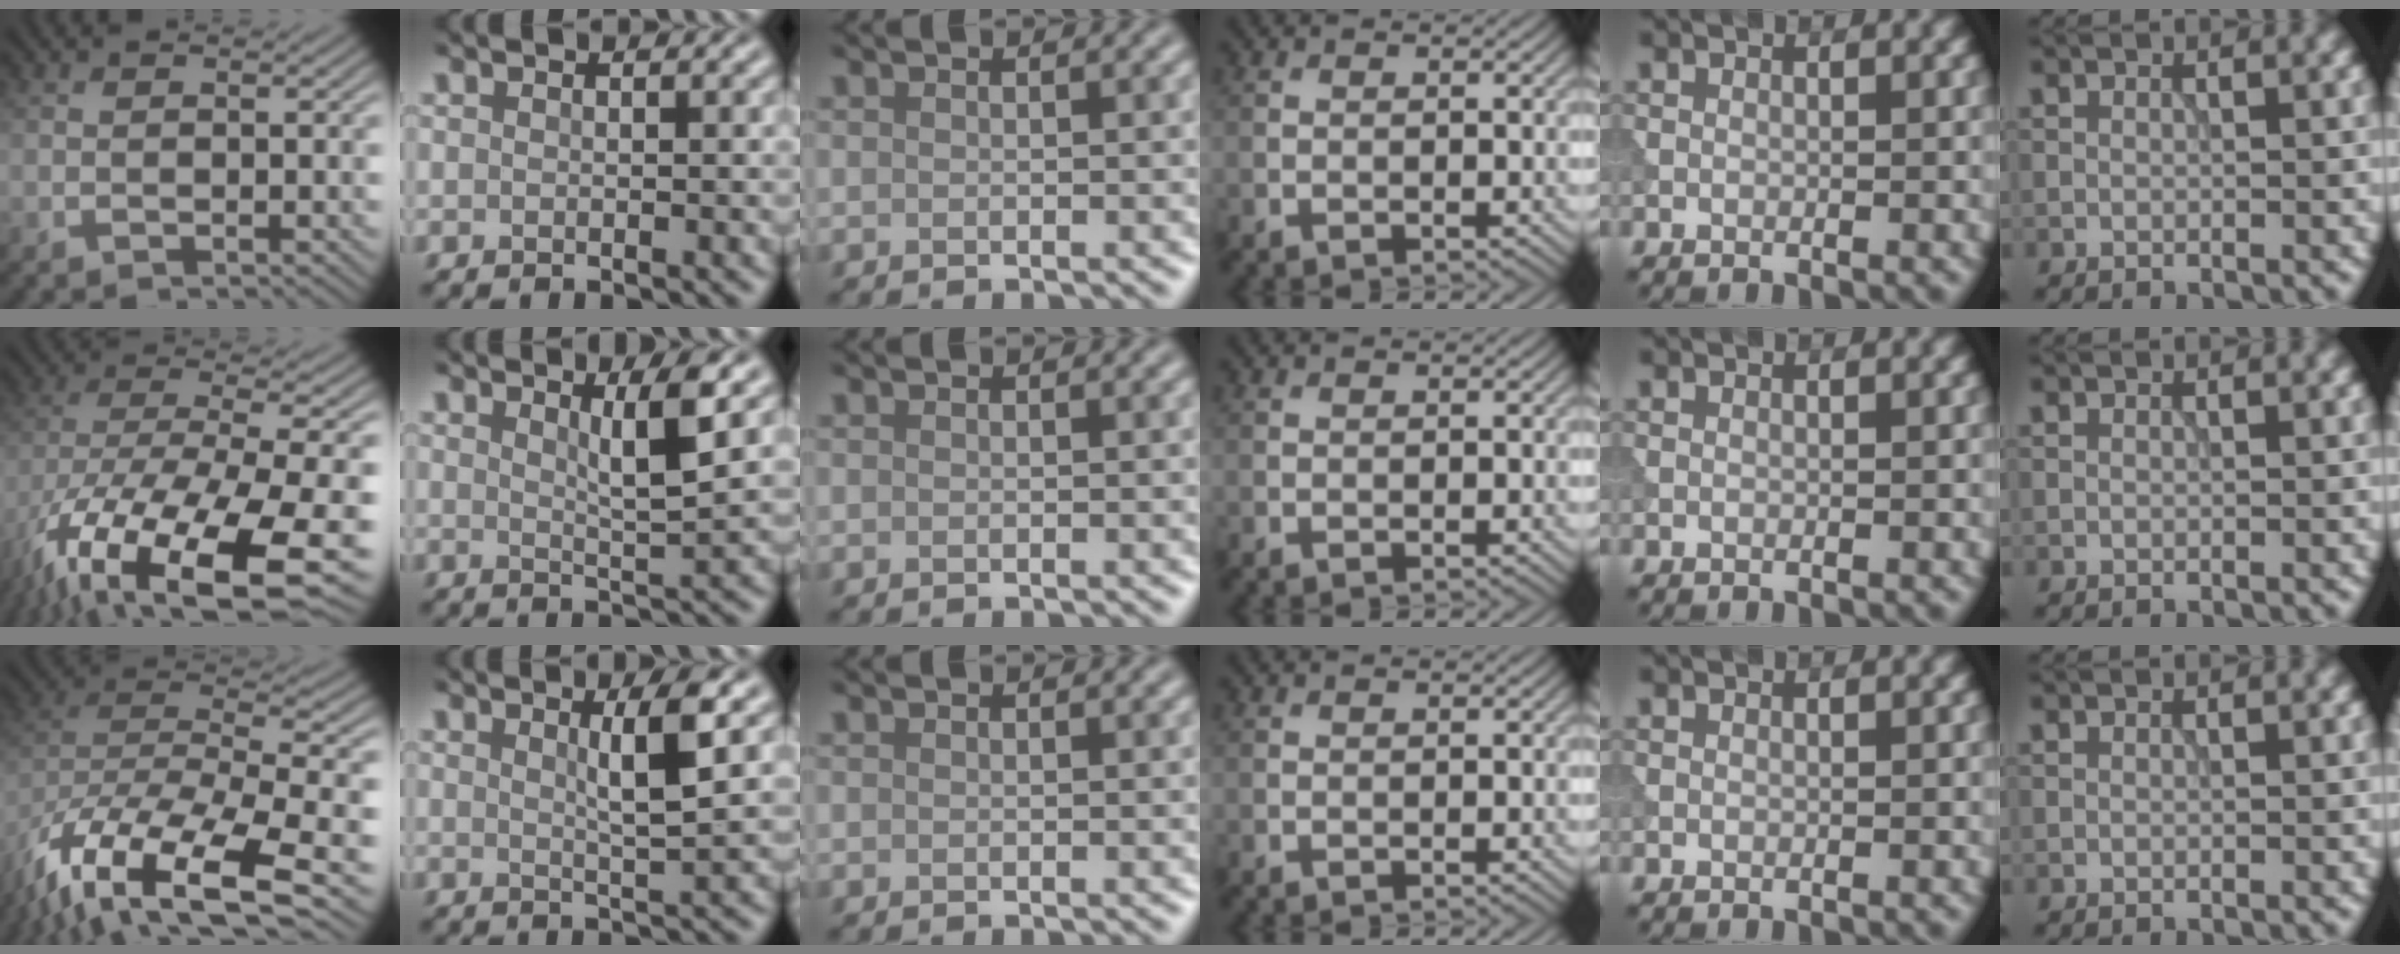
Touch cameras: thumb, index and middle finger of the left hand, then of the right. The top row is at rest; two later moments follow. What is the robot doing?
{"motion": "extract", "object": "tissue"}